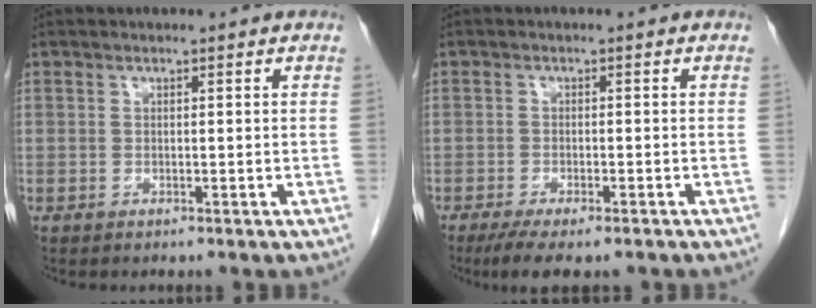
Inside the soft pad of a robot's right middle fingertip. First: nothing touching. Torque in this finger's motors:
{"motor_torque": [0.05, -0.04, 0.07, 0.05]}